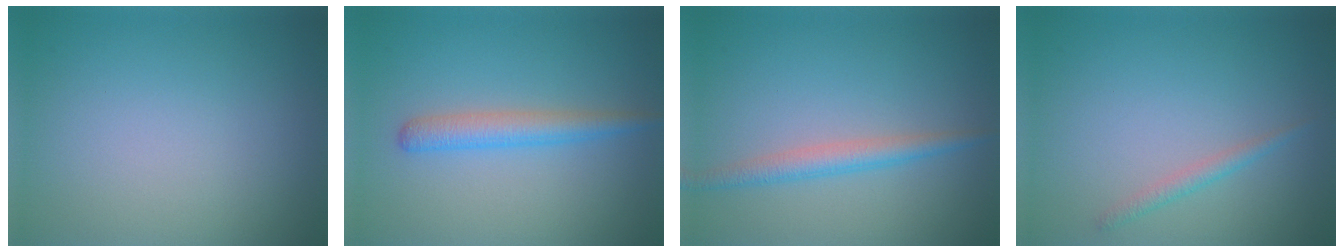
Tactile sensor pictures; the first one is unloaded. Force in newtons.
{"total": 2.6, "press": 2.6, "slide": 0.1}
{"total": 2.3, "press": 2.3, "slide": 0.1}
{"total": 1.2, "press": 1.1, "slide": 0.0}